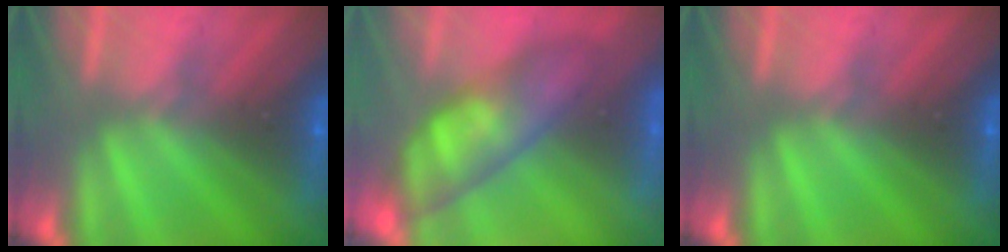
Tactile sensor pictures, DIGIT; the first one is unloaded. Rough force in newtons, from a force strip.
{"total": 4.1}
{"total": 0.0}